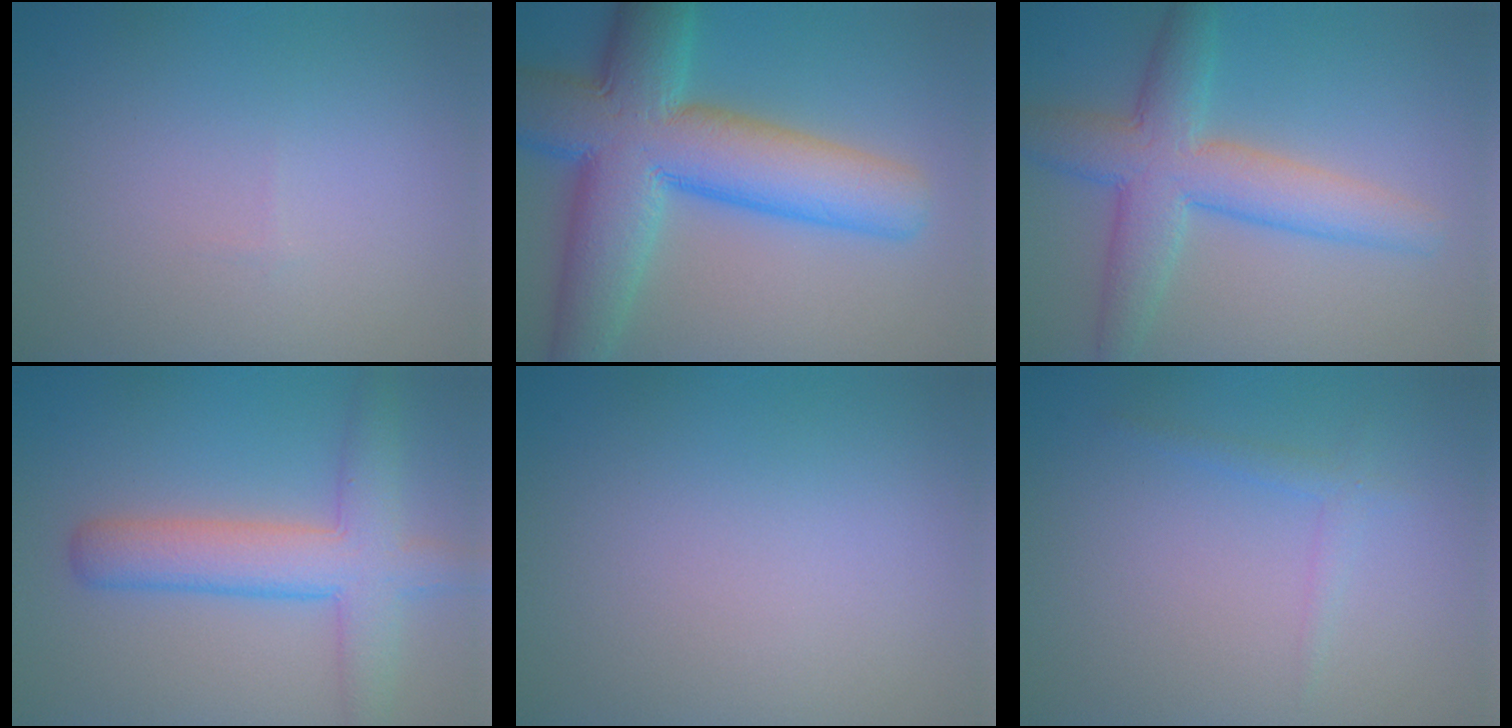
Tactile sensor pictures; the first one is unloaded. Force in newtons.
{"total": 12.6, "press": 12.6, "slide": 0.4}
{"total": 6.5, "press": 6.5, "slide": 0.2}
{"total": 6.2, "press": 6.2, "slide": 0.3}
{"total": 0.0}
{"total": 1.2, "press": 1.2, "slide": 0.1}